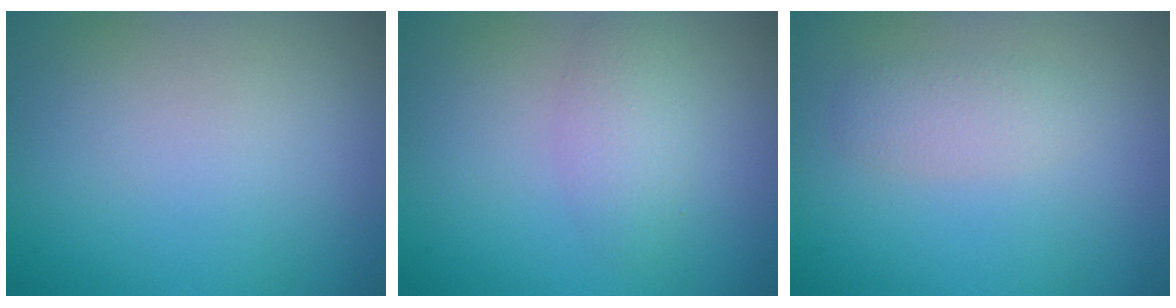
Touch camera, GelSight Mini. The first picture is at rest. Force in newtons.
{"total": 2.1, "press": 2.1, "slide": 0.1}
{"total": 1.9, "press": 1.9, "slide": 0.1}